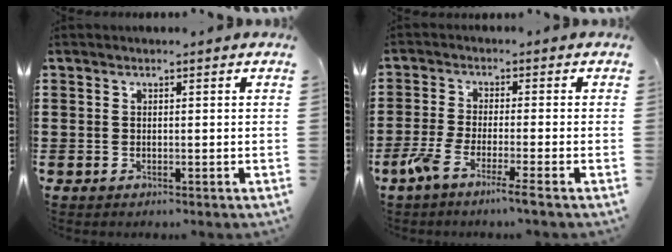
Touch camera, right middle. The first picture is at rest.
{"total": 4.7, "force": [-3.3, -0.2, 3.3], "torque": [-0.083, -0.017, -0.066]}